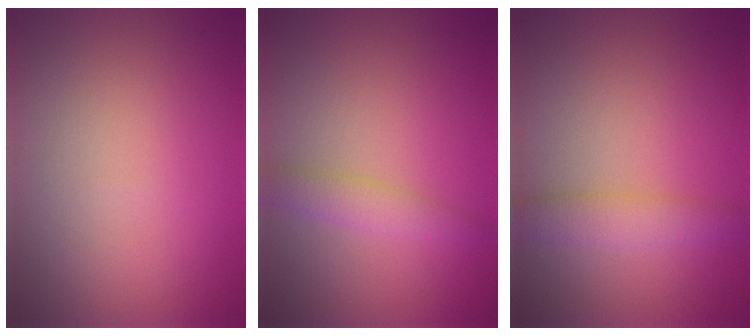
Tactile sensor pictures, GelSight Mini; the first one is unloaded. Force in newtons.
{"total": 2.2, "press": 2.2, "slide": 0.1}
{"total": 2.9, "press": 2.9, "slide": 0.1}